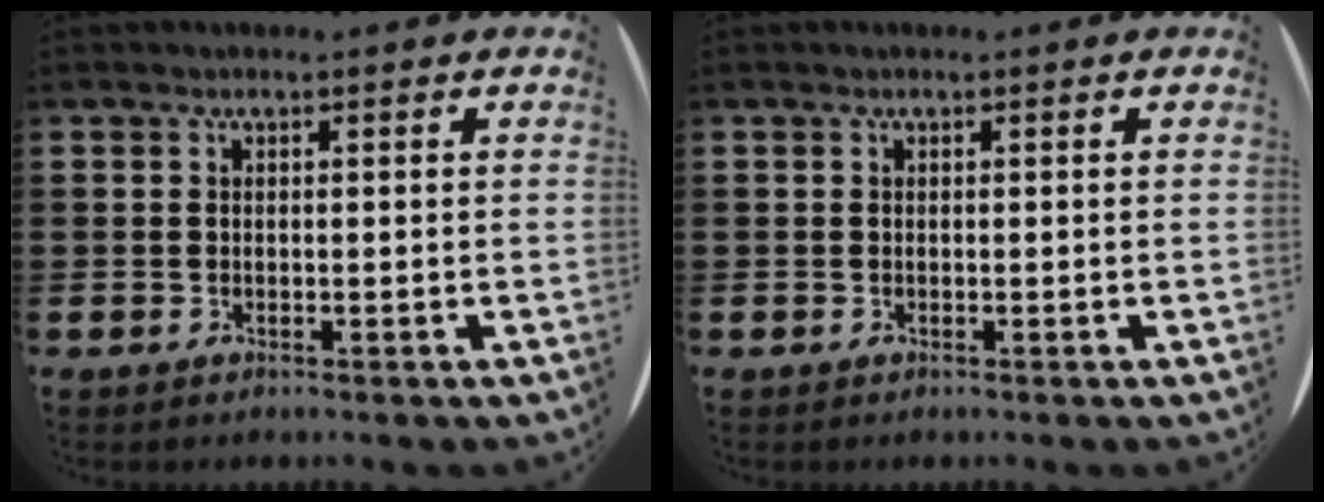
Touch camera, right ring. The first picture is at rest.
{"total": 0.0}